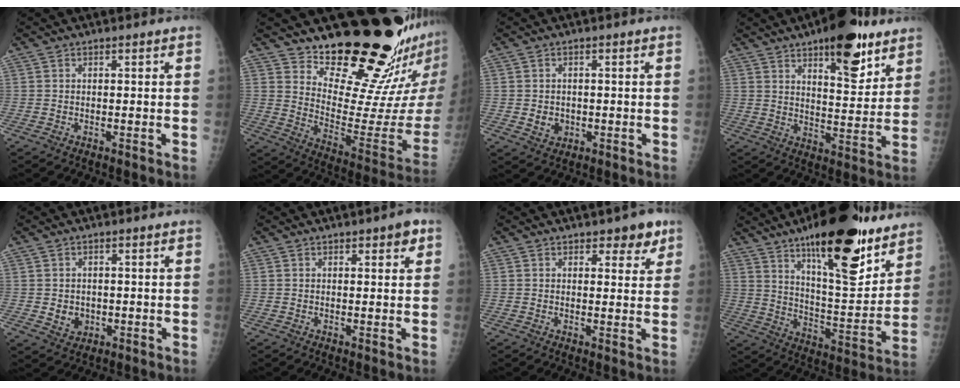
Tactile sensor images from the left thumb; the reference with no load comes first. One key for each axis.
{"total": 20.8, "fx": 16.9, "fy": 4.4, "fz": 11.3, "tx": -0.124, "ty": -0.170, "tz": 0.249}
{"total": 3.1, "fx": -0.4, "fy": 2.7, "fz": 1.5, "tx": -0.011, "ty": 0.000, "tz": 0.003}
{"total": 14.5, "fx": 8.8, "fy": 5.6, "fz": 10.1, "tx": -0.105, "ty": -0.049, "tz": 0.127}
{"total": 3.6, "fx": -0.3, "fy": 3.1, "fz": 1.8, "tx": -0.013, "ty": 0.000, "tz": 0.005}
{"total": 3.1, "fx": 1.7, "fy": 1.2, "fz": 2.3, "tx": -0.018, "ty": -0.004, "tz": 0.018}
{"total": 4.8, "fx": 3.0, "fy": 2.4, "fz": 2.9, "tx": -0.008, "ty": -0.014, "tz": 0.036}
{"total": 23.3, "fx": 15.0, "fy": 7.3, "fz": 16.2, "tx": -0.204, "ty": -0.078, "tz": 0.234}